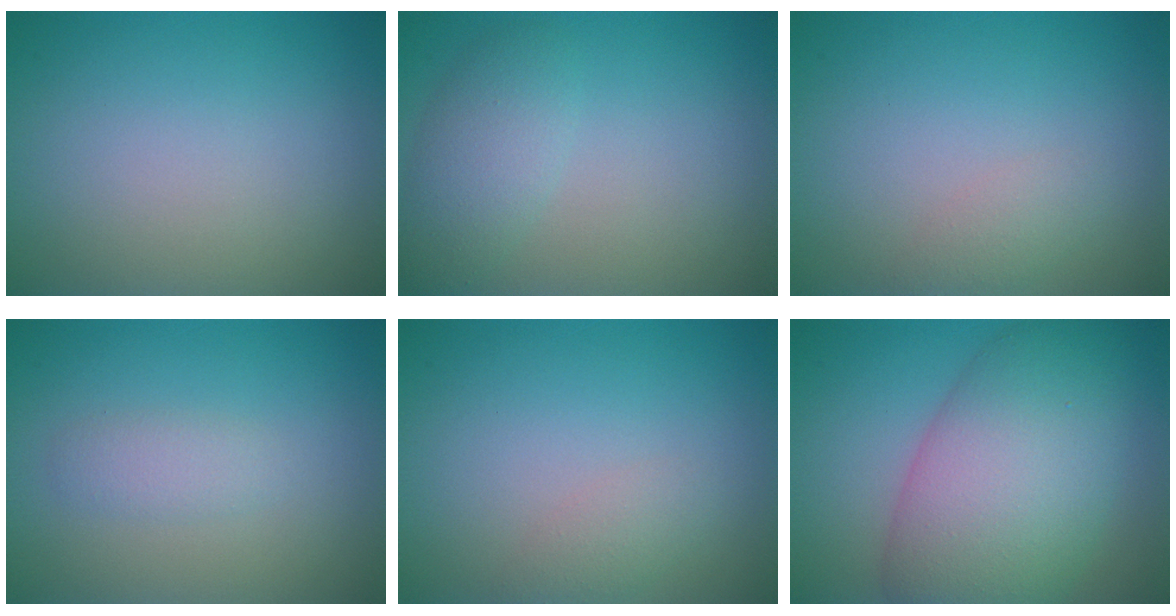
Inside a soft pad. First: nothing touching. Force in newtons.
{"total": 3.0, "press": 3.0, "slide": 0.1}
{"total": 1.4, "press": 1.4, "slide": 0.1}
{"total": 1.5, "press": 1.5, "slide": 0.0}
{"total": 1.4, "press": 1.4, "slide": 0.1}
{"total": 10.8, "press": 10.8, "slide": 0.3}